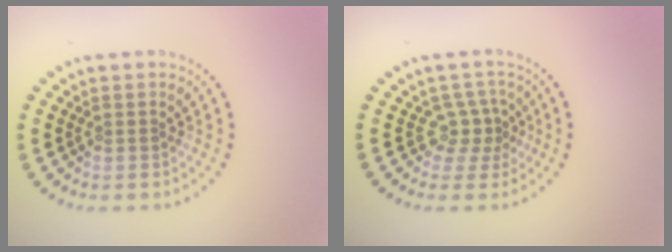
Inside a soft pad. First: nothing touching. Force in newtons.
{"total": 2.4, "press": 1.9, "slide": 1.6}